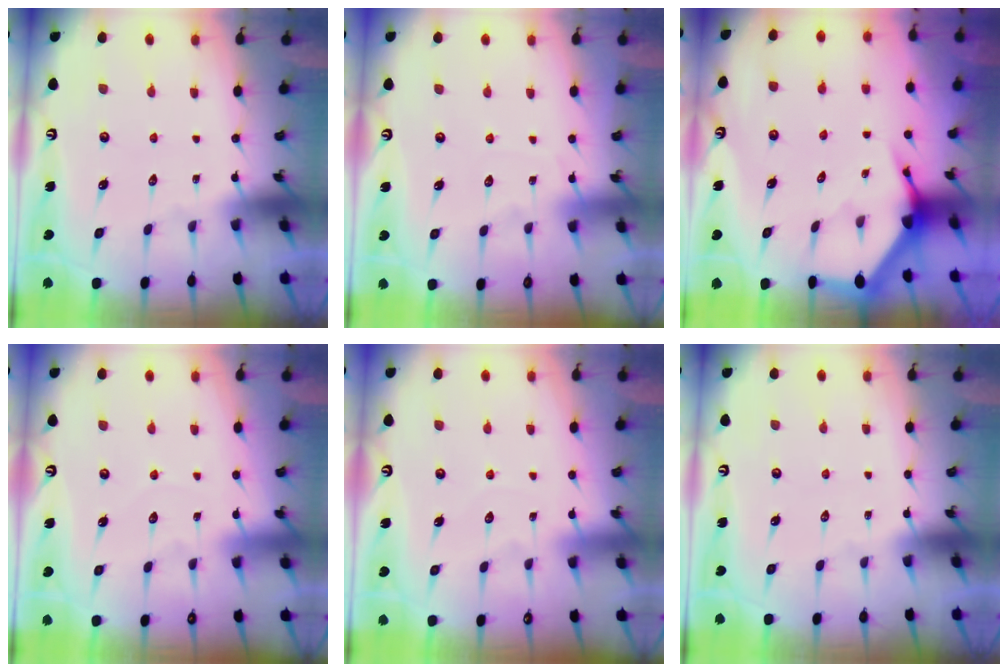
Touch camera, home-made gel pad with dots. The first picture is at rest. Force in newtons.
{"total": 5.8, "press": 5.7, "slide": 0.7}
{"total": 3.7, "press": 3.7, "slide": 0.5}
{"total": 3.7, "press": 3.7, "slide": 0.4}
{"total": 3.0, "press": 3.0, "slide": 0.3}
{"total": 0.0}